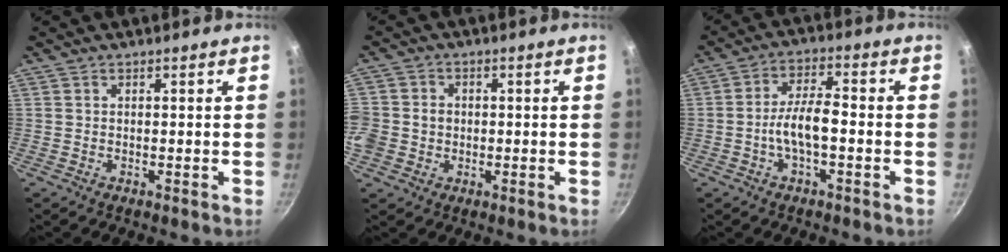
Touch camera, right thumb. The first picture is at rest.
{"total": 8.8, "force": [-1.1, 8.0, 3.5], "torque": [-0.088, 0.021, -0.026]}
{"total": 7.2, "force": [-1.8, 2.7, 6.4], "torque": [-0.115, 0.031, -0.040]}